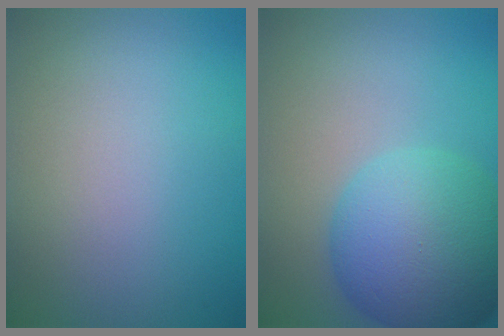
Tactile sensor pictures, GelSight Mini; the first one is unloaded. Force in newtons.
{"total": 10.4, "press": 10.3, "slide": 0.3}